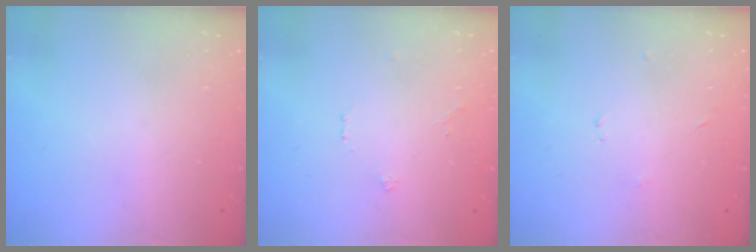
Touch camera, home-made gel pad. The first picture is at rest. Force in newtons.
{"total": 1.5, "press": 1.4, "slide": 0.2}
{"total": 2.3, "press": 2.2, "slide": 0.3}